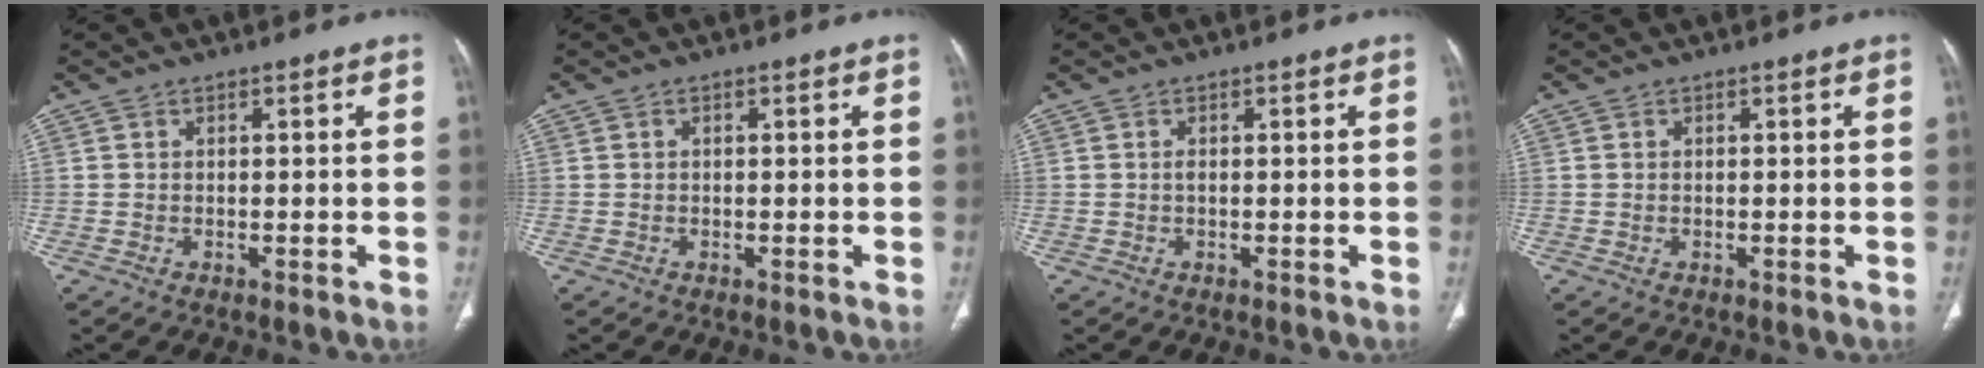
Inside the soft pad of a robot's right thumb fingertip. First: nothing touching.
{"total": 0.0}
{"total": 0.5, "force": [0.0, 0.2, 0.5], "torque": [-0.013, 0.000, -0.002]}
{"total": 0.0}